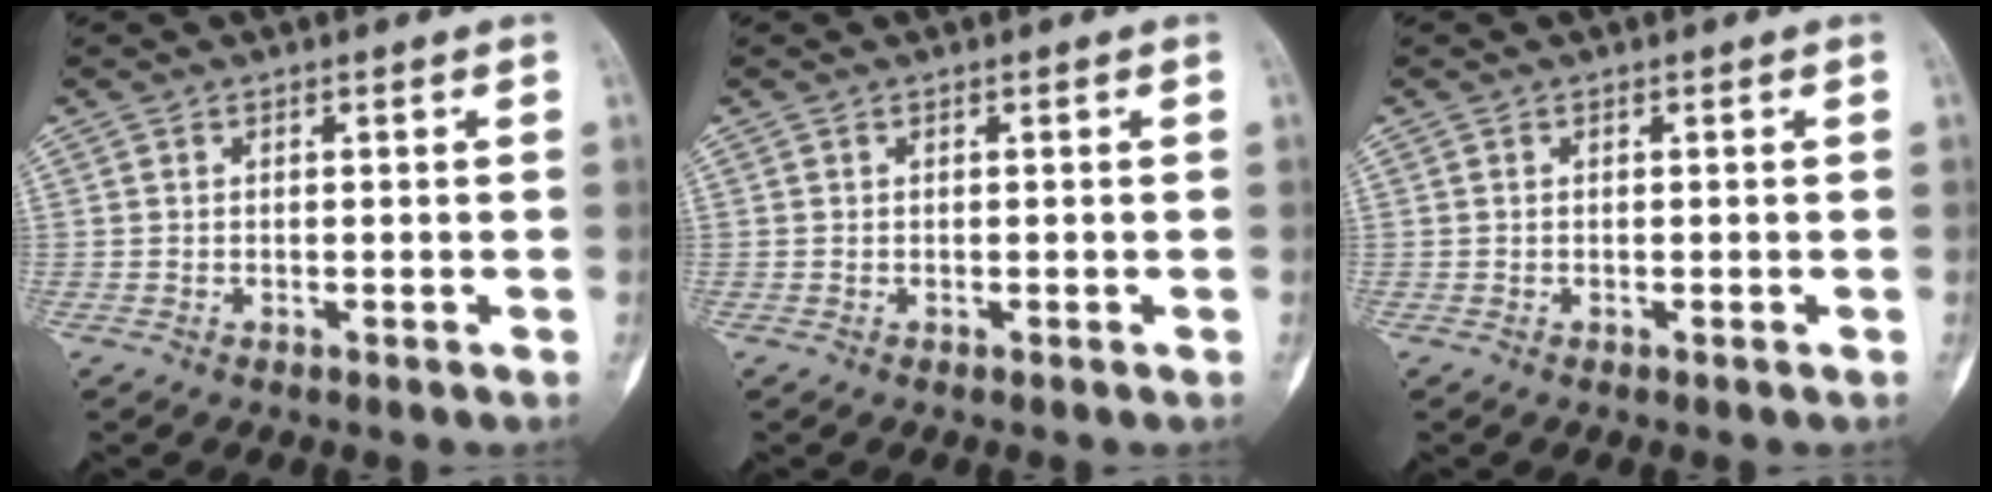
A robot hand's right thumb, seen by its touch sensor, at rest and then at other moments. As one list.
[{"total": 0.0}, {"total": 0.0}]